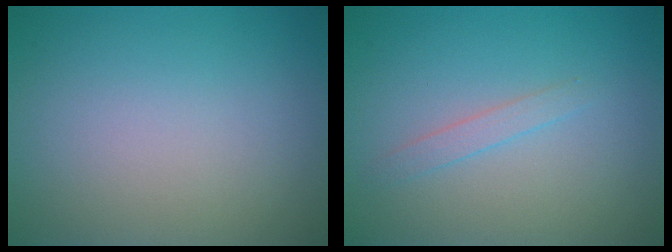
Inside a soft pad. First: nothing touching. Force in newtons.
{"total": 1.1, "press": 1.1, "slide": 0.1}